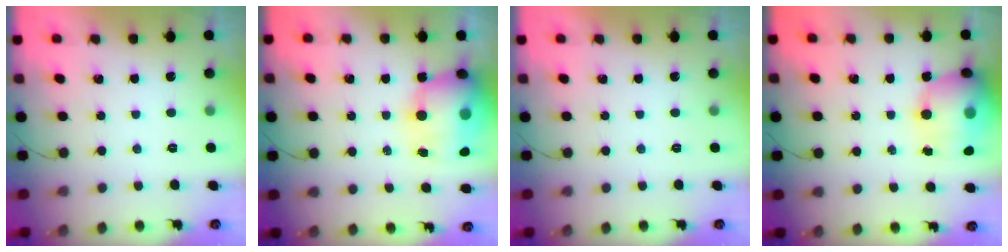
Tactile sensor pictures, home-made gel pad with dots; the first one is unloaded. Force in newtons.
{"total": 17.2, "press": 16.7, "slide": 4.2}
{"total": 0.0}
{"total": 19.6, "press": 19.0, "slide": 4.5}